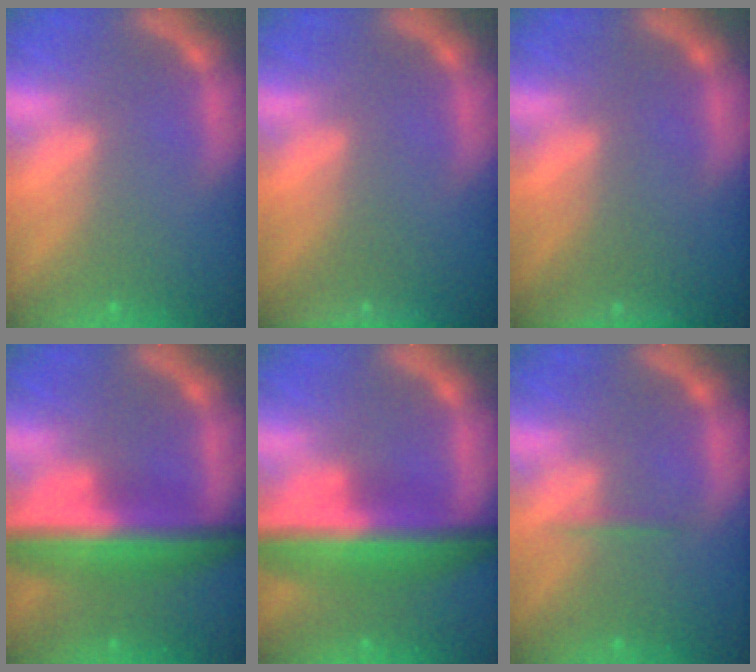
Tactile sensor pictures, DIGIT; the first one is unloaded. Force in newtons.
{"total": 2.9}
{"total": 1.9}
{"total": 9.5}
{"total": 10.1}
{"total": 0.9}